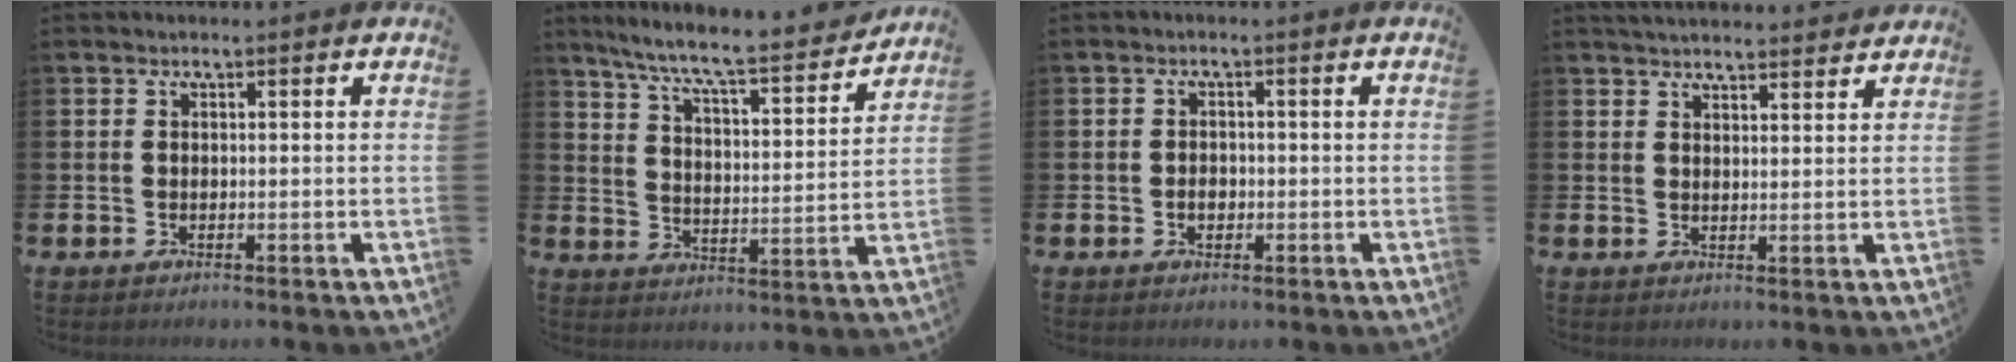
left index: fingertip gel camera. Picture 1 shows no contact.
{"total": 7.9, "force": [7.2, 0.5, 3.3], "torque": [-0.087, -0.056, 0.119]}
{"total": 1.7, "force": [-0.5, 1.3, 1.1], "torque": [-0.009, 0.001, -0.014]}
{"total": 3.6, "force": [3.5, 0.4, 0.3], "torque": [-0.009, -0.018, 0.065]}